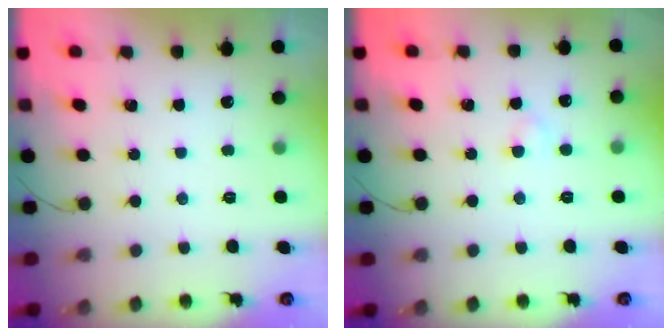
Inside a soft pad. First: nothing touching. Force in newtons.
{"total": 2.3, "press": 2.1, "slide": 1.0}